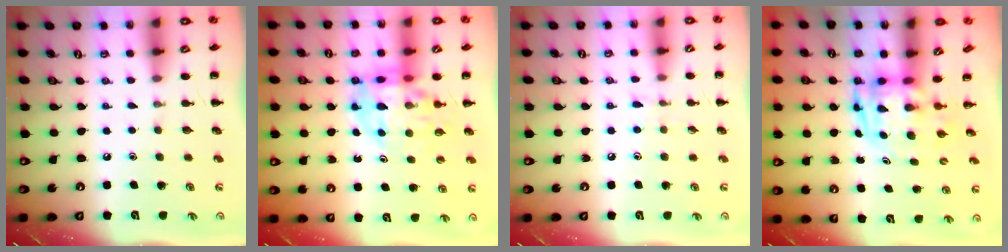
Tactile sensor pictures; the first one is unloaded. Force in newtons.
{"total": 13.5, "press": 12.9, "slide": 3.8}
{"total": 6.4, "press": 6.1, "slide": 2.2}
{"total": 3.2, "press": 3.1, "slide": 0.7}